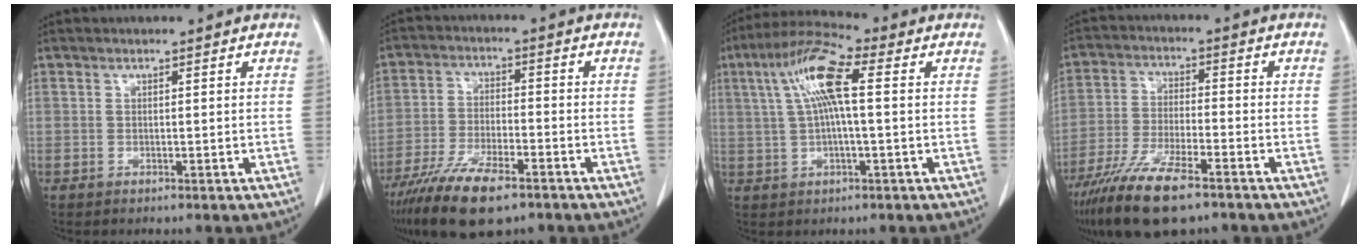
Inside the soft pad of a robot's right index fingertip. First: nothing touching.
{"total": 12.0, "force": [-8.3, 3.3, 7.9], "torque": [-0.147, -0.021, -0.147]}
{"total": 9.9, "force": [2.2, 1.5, 9.6], "torque": [-0.196, 0.025, 0.038]}
{"total": 12.6, "force": [-8.7, 2.7, 8.6], "torque": [-0.167, -0.026, -0.156]}